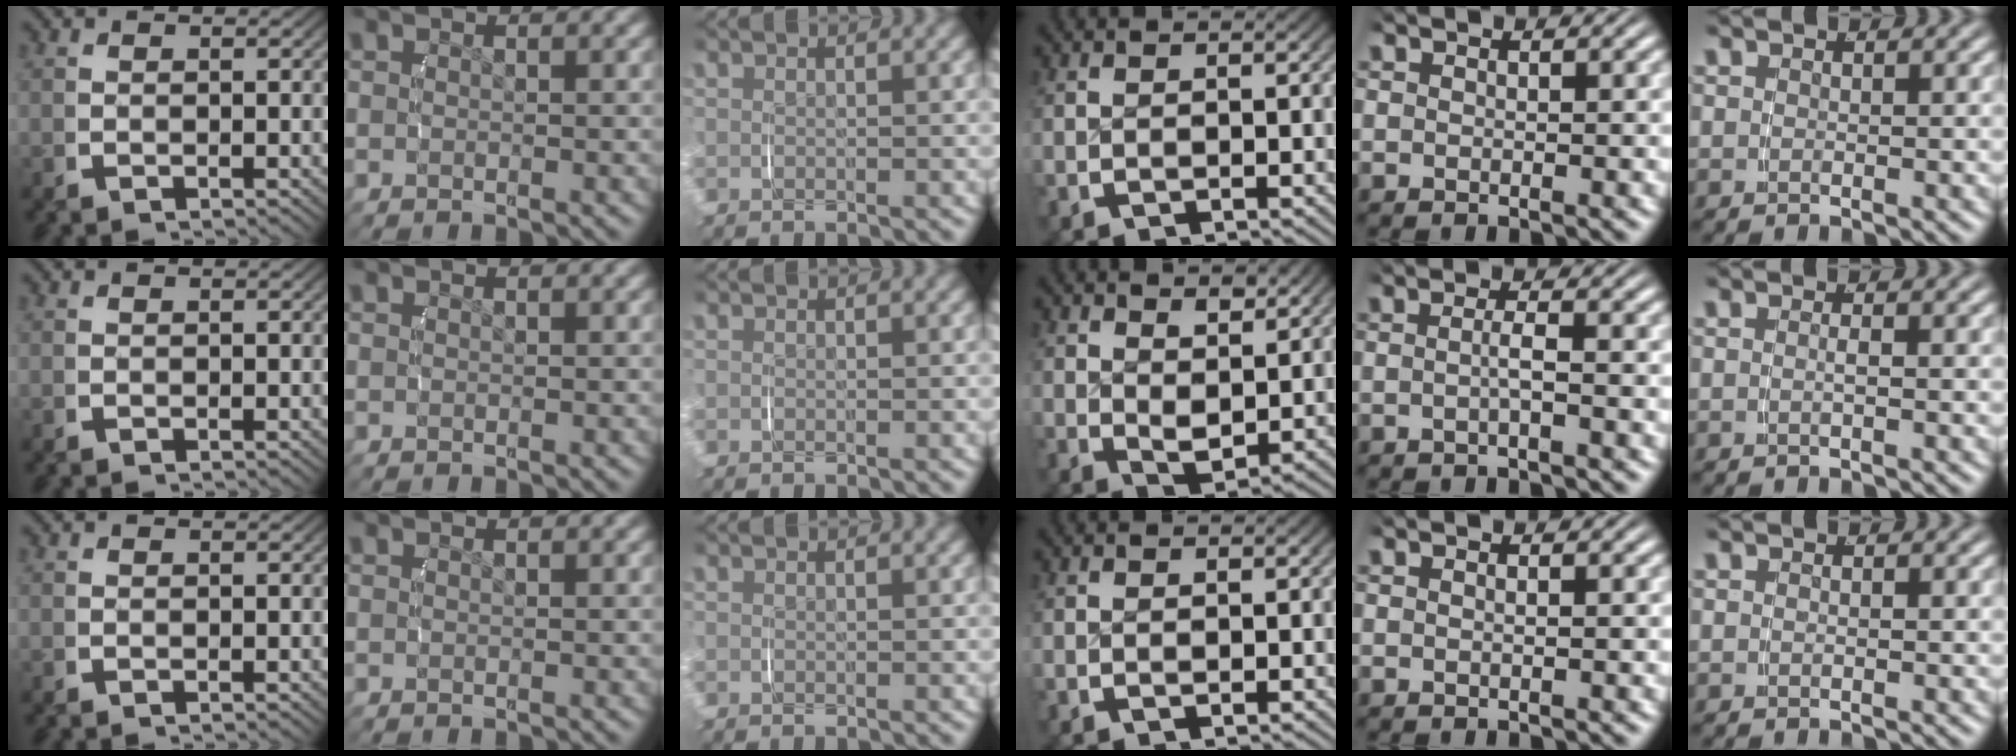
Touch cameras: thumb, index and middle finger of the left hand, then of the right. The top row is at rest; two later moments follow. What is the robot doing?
{"motion": "lift_and_place", "object": "camera"}